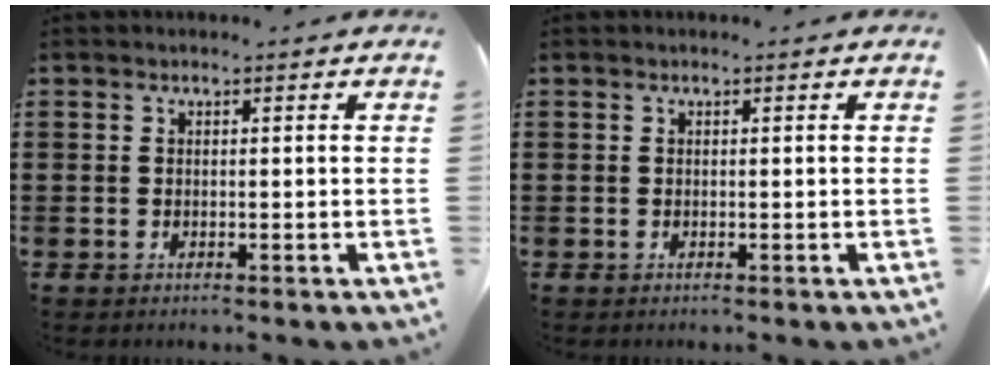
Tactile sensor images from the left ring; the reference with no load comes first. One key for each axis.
{"total": 0.0}